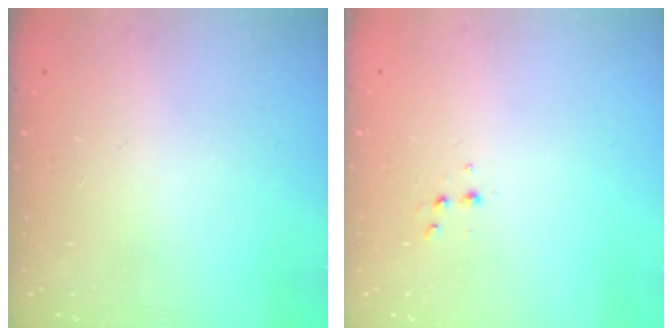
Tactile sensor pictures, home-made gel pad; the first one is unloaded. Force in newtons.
{"total": 2.6, "press": 2.5, "slide": 0.8}